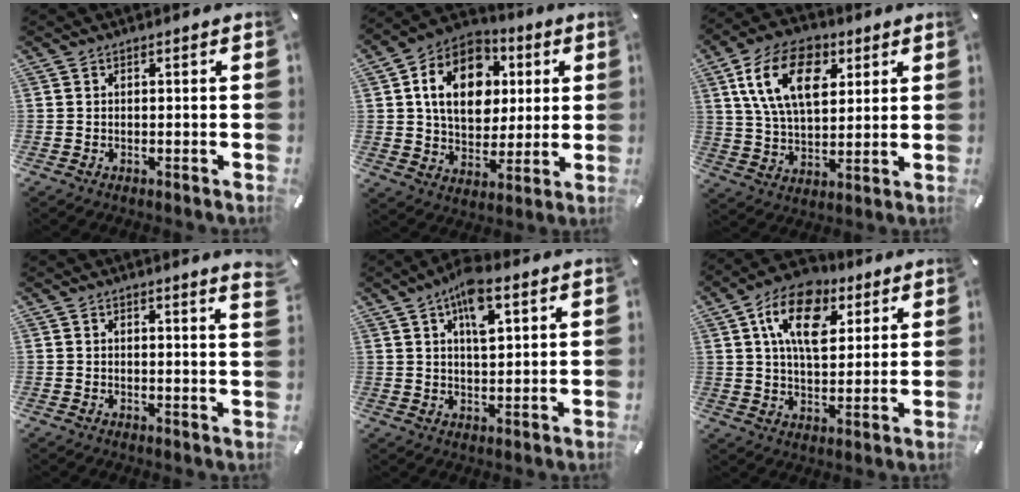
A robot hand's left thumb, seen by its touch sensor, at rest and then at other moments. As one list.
[{"total": 15.7, "force": [4.2, 12.1, 9.1], "torque": [-0.158, 0.002, 0.079]}, {"total": 16.8, "force": [6.6, 10.4, 11.4], "torque": [-0.222, -0.002, 0.116]}, {"total": 1.8, "force": [1.6, -0.1, 0.9], "torque": [-0.012, -0.007, 0.027]}, {"total": 9.0, "force": [4.6, 4.0, 6.6], "torque": [-0.107, -0.008, 0.077]}, {"total": 15.0, "force": [6.4, 9.4, 9.7], "torque": [-0.162, -0.011, 0.114]}]